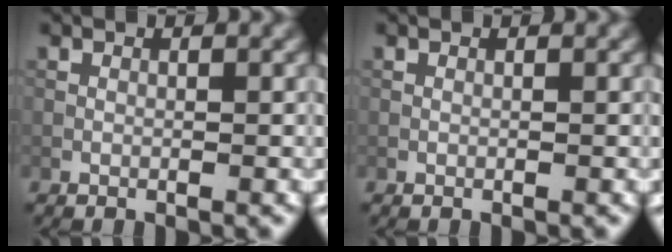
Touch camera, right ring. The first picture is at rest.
{"total": 0.0}